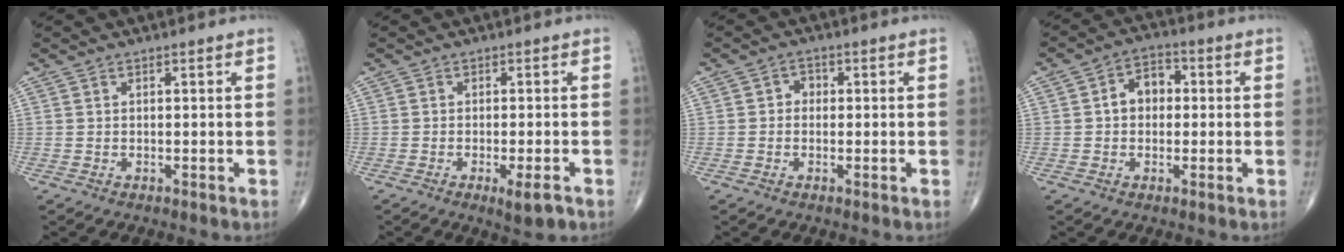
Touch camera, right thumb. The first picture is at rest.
{"total": 3.7, "force": [-1.9, 0.8, 3.1], "torque": [-0.046, -0.002, -0.027]}
{"total": 2.1, "force": [0.0, 1.8, 1.1], "torque": [0.000, 0.008, -0.008]}
{"total": 6.0, "force": [0.3, 4.5, 4.0], "torque": [-0.045, 0.020, -0.005]}